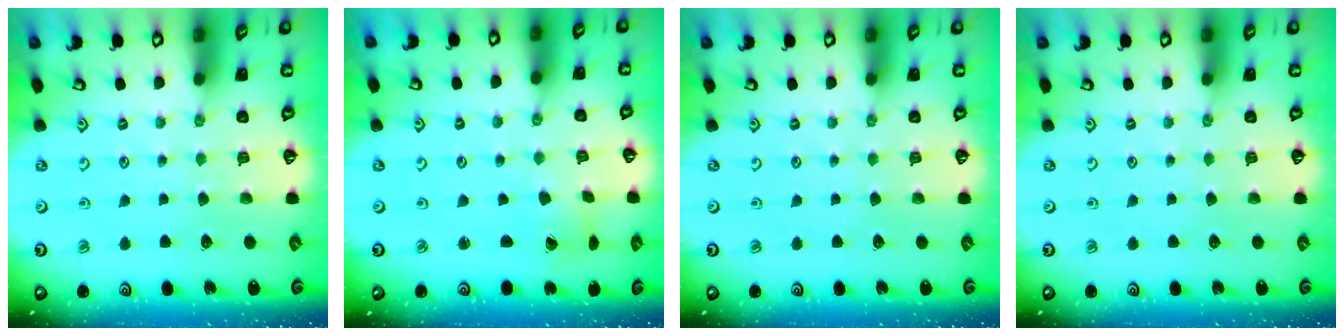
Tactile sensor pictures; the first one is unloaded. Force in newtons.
{"total": 2.1, "press": 2.1, "slide": 0.2}
{"total": 0.0}
{"total": 0.0}